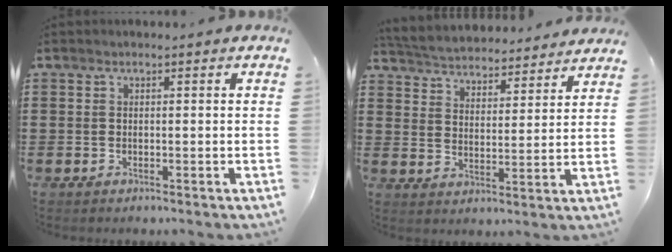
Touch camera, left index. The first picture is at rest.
{"total": 4.1, "force": [4.1, 0.1, -0.2], "torque": [-0.021, -0.033, 0.066]}